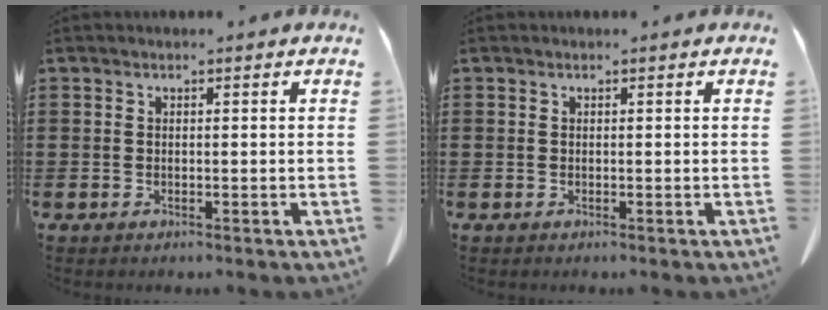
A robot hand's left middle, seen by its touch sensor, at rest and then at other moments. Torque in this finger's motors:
{"motor_torque": [-0.01, 0.00, 0.00, 0.00]}